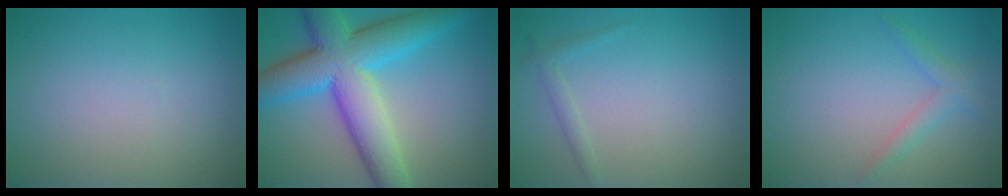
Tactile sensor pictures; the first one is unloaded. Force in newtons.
{"total": 10.9, "press": 10.9, "slide": 0.1}
{"total": 1.0, "press": 1.0, "slide": 0.0}
{"total": 1.8, "press": 1.8, "slide": 0.1}